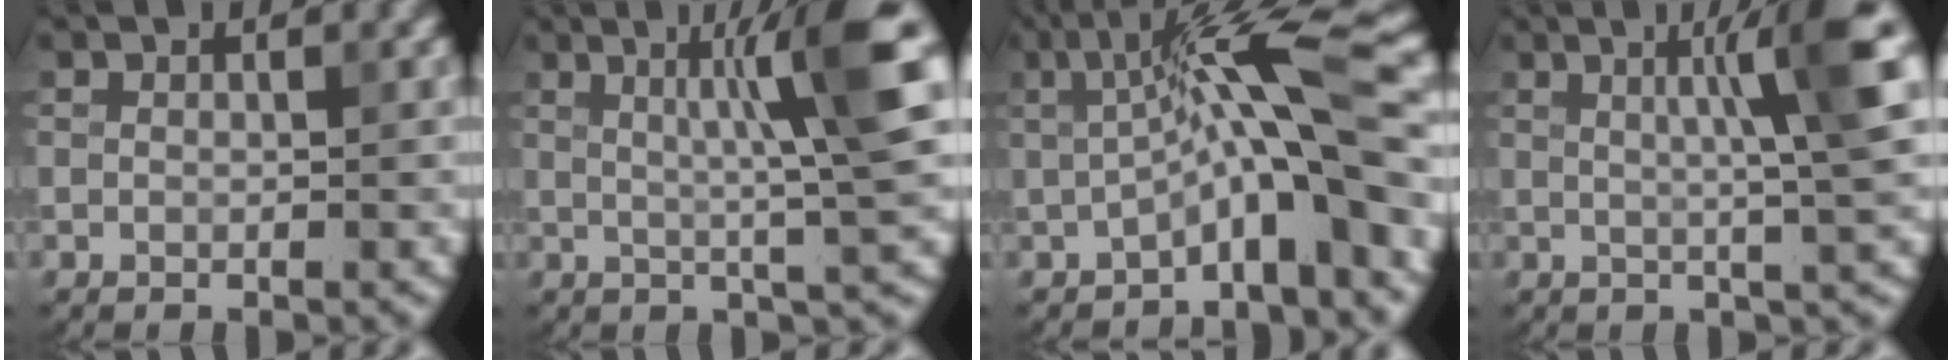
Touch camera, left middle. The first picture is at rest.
{"total": 8.1, "force": [2.1, 0.8, 7.8], "torque": [-0.108, 0.014, 0.034]}
{"total": 8.7, "force": [-0.6, 1.3, 8.6], "torque": [-0.122, 0.023, -0.016]}
{"total": 7.0, "force": [1.8, 0.8, 6.7], "torque": [-0.087, 0.017, 0.027]}